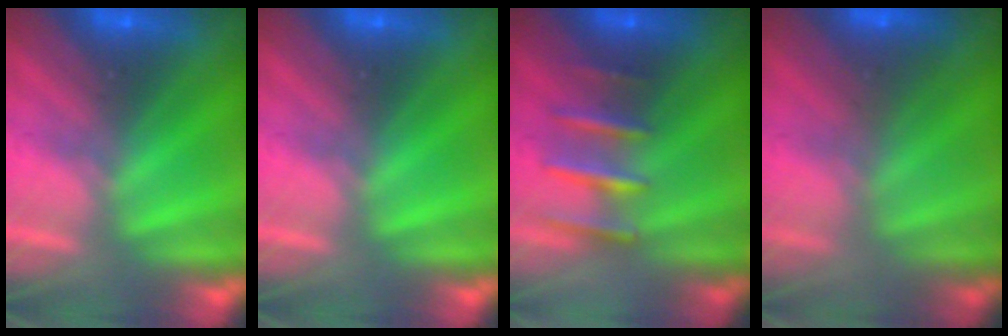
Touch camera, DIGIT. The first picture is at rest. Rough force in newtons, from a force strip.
{"total": 0.0}
{"total": 2.5}
{"total": 2.5}